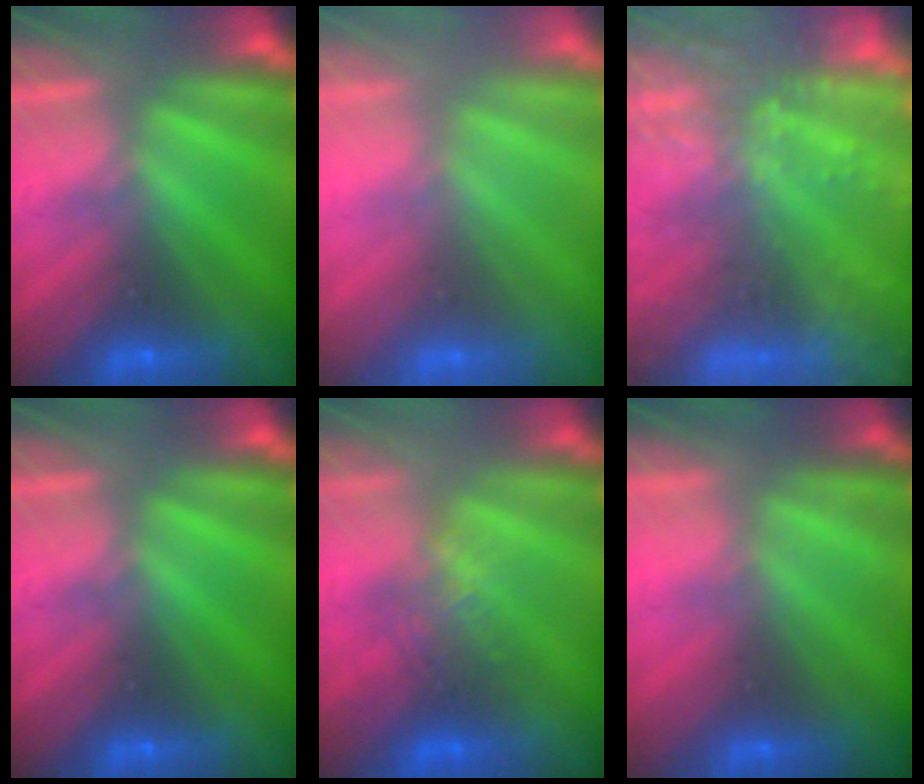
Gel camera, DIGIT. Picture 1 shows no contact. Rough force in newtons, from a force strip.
{"total": 3.0}
{"total": 6.8}
{"total": 0.0}
{"total": 2.6}
{"total": 2.2}